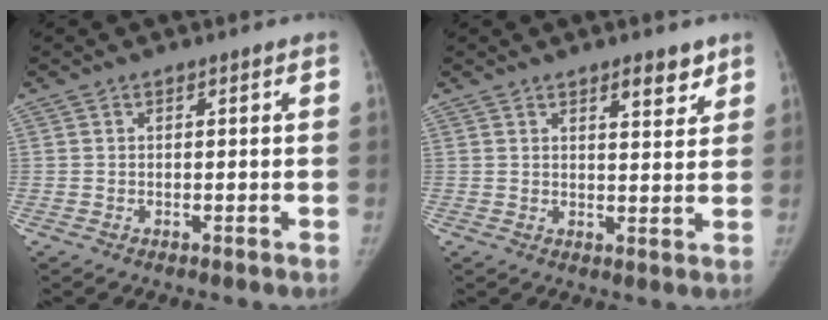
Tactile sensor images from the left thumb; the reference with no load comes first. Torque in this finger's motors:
{"motor_torque": [-0.16, -0.19, 0.55, 0.18, 0.01]}